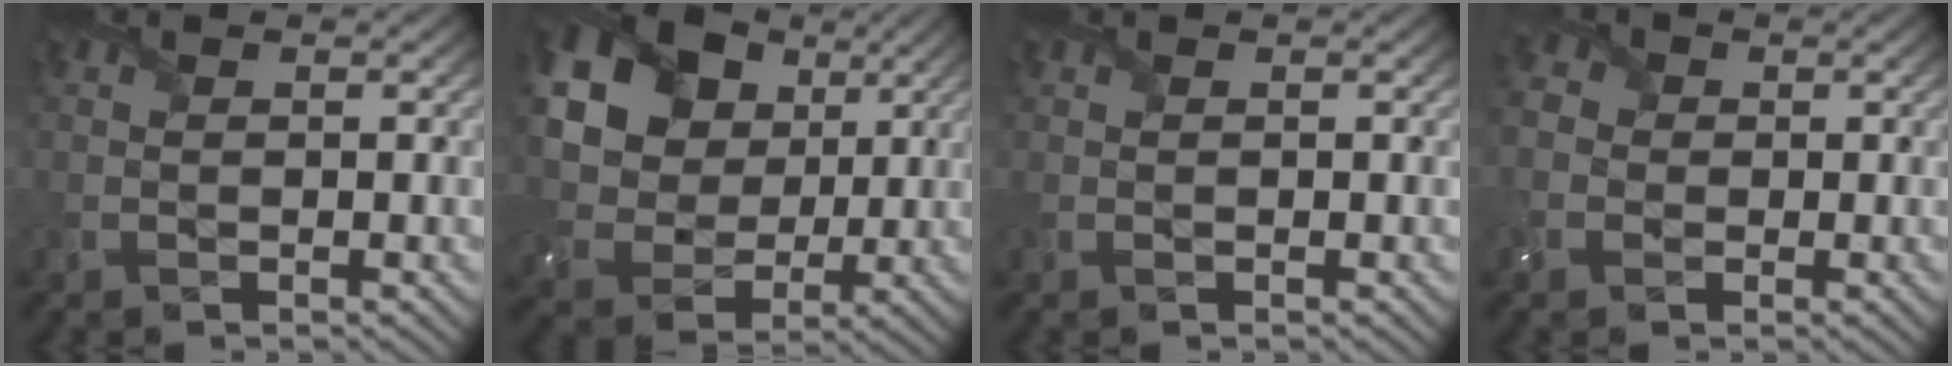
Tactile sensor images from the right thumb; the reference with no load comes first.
{"total": 22.0, "force": [9.5, 17.0, 10.3], "torque": [-0.286, 0.032, 0.200]}
{"total": 0.0}
{"total": 3.7, "force": [-0.4, 3.3, 1.6], "torque": [-0.070, 0.004, -0.009]}